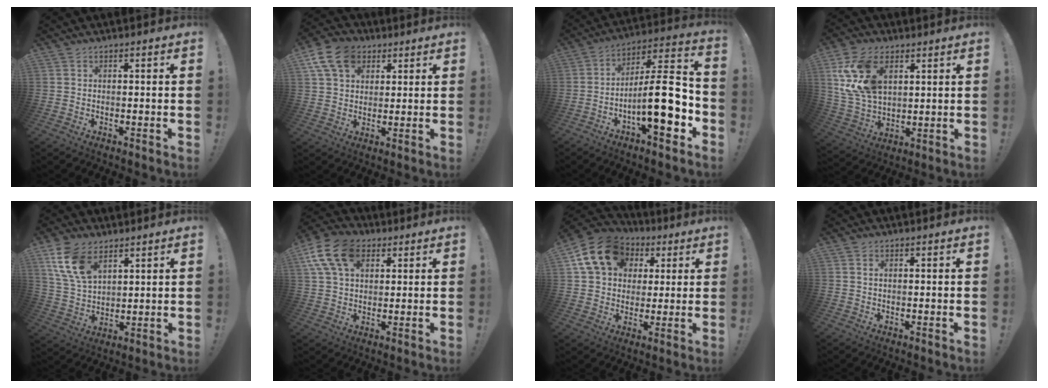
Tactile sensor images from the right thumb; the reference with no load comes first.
{"total": 13.1, "force": [6.0, 9.5, 6.8], "torque": [-0.128, -0.016, 0.120]}
{"total": 20.3, "force": [-5.8, 5.9, 18.5], "torque": [-0.312, 0.034, -0.089]}
{"total": 16.7, "force": [6.4, 11.0, 10.9], "torque": [-0.206, -0.020, 0.125]}
{"total": 12.6, "force": [7.1, 7.4, 7.2], "torque": [-0.141, -0.022, 0.139]}
{"total": 15.0, "force": [6.4, 9.9, 9.3], "torque": [-0.173, -0.020, 0.123]}
{"total": 16.7, "force": [6.3, 12.8, 8.6], "torque": [-0.135, -0.016, 0.126]}
{"total": 1.0, "force": [0.4, 0.5, 0.7], "torque": [-0.010, 0.000, 0.005]}